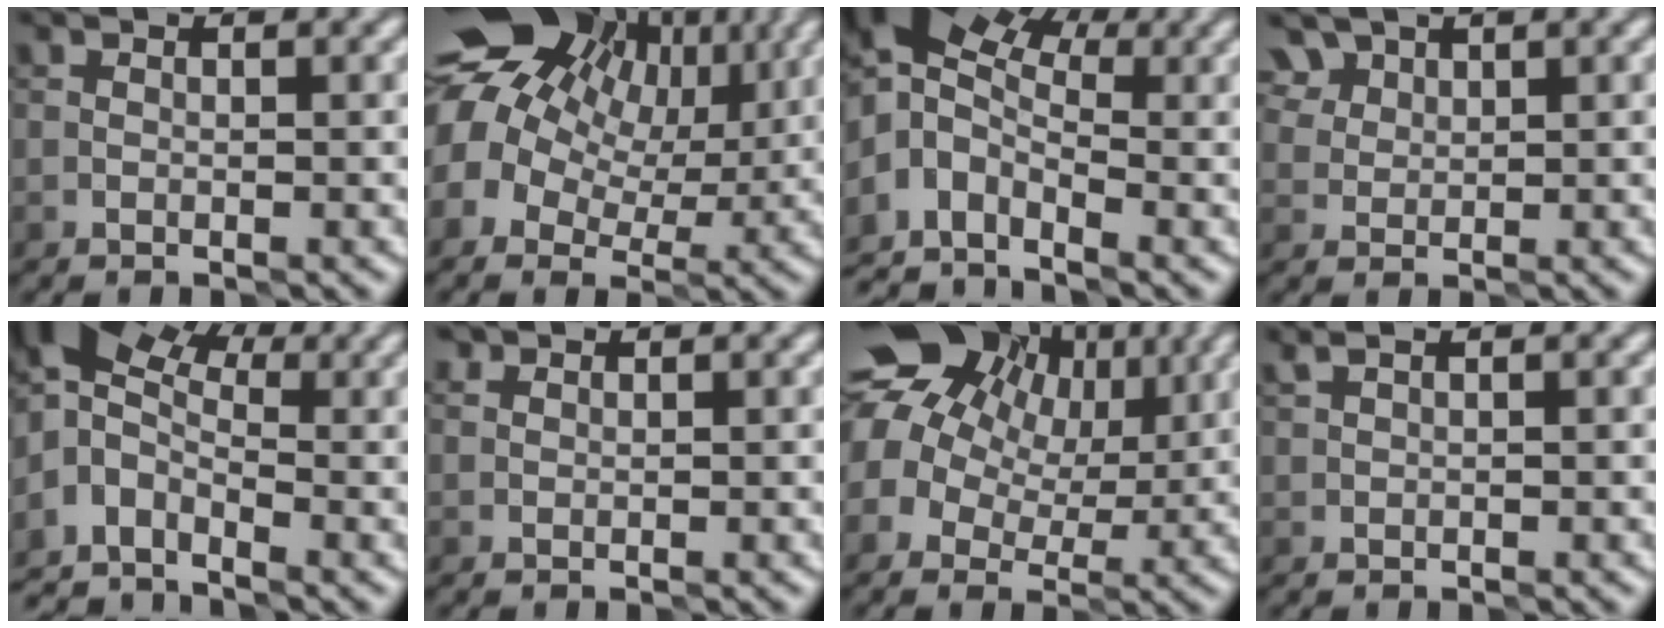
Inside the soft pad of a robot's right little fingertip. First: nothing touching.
{"total": 17.1, "force": [5.2, 12.8, 10.1], "torque": [-0.197, 0.038, 0.086]}
{"total": 7.6, "force": [-0.8, 4.8, 5.9], "torque": [-0.120, 0.004, -0.035]}
{"total": 3.7, "force": [2.6, 2.4, 1.3], "torque": [-0.043, 0.009, 0.057]}
{"total": 6.2, "force": [-1.0, 3.9, 4.7], "torque": [-0.092, 0.009, -0.041]}
{"total": 0.7, "force": [0.5, 0.4, 0.2], "torque": [-0.005, 0.000, 0.002]}
{"total": 15.3, "force": [5.1, 11.8, 8.4], "torque": [-0.167, 0.041, 0.079]}
{"total": 0.8, "force": [0.6, 0.2, 0.5], "torque": [-0.008, 0.006, 0.009]}